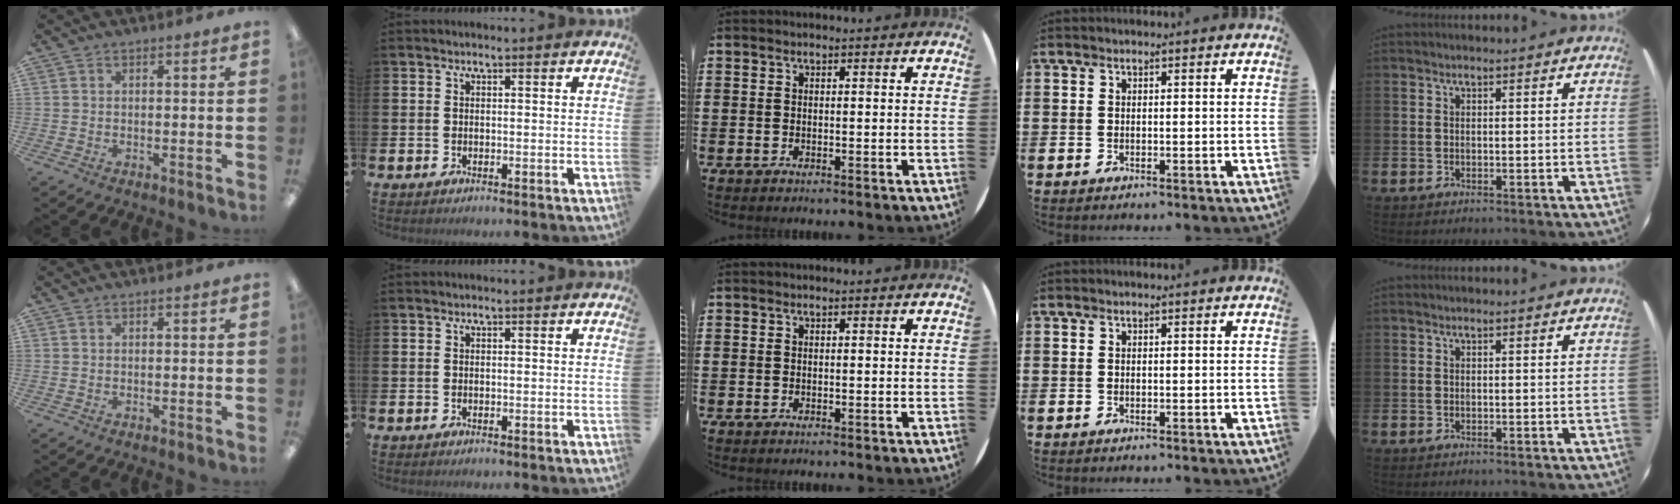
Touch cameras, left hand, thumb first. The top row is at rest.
{}